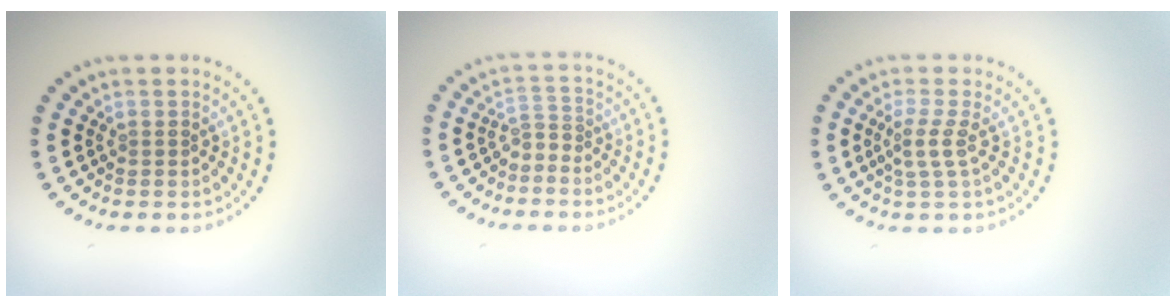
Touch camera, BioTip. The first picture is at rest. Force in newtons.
{"total": 1.5, "press": 1.0, "slide": 1.1}
{"total": 2.1, "press": 1.5, "slide": 1.4}